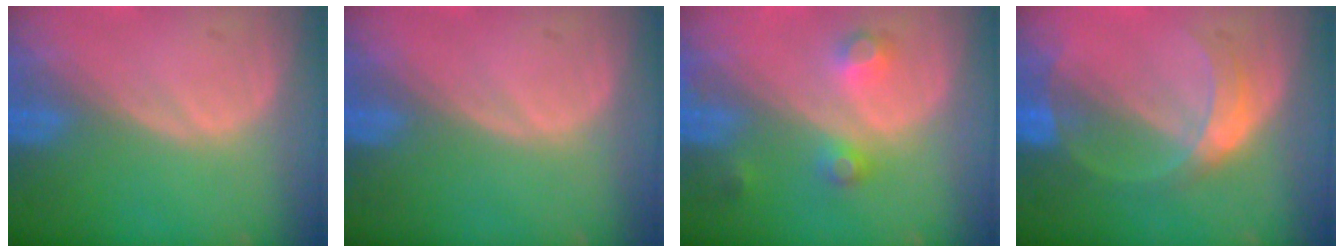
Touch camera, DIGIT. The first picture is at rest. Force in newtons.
{"total": 0.0}
{"total": 3.7, "press": 3.4, "slide": 1.7}
{"total": 5.0, "press": 4.8, "slide": 1.3}